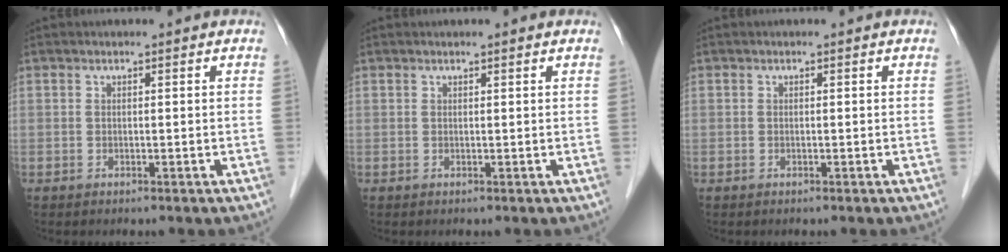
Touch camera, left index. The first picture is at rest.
{"total": 0.6, "force": [0.5, 0.0, 0.4], "torque": [-0.008, 0.005, 0.010]}
{"total": 0.0}